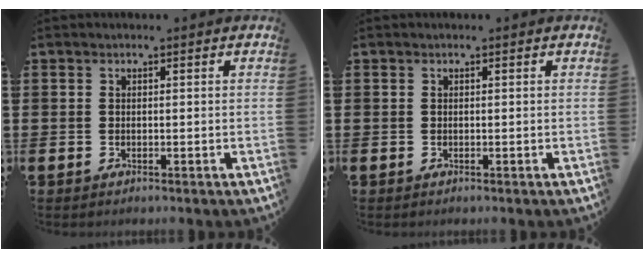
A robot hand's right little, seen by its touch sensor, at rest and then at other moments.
{"total": 0.0}